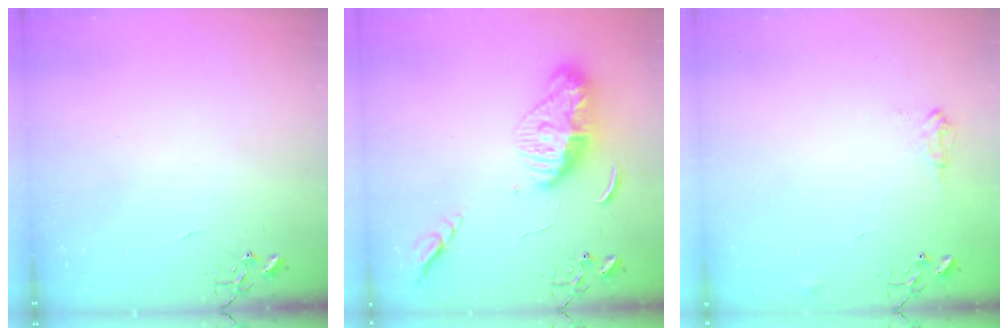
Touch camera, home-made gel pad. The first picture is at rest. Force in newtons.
{"total": 14.6, "press": 14.5, "slide": 1.2}
{"total": 7.3, "press": 7.3, "slide": 1.0}